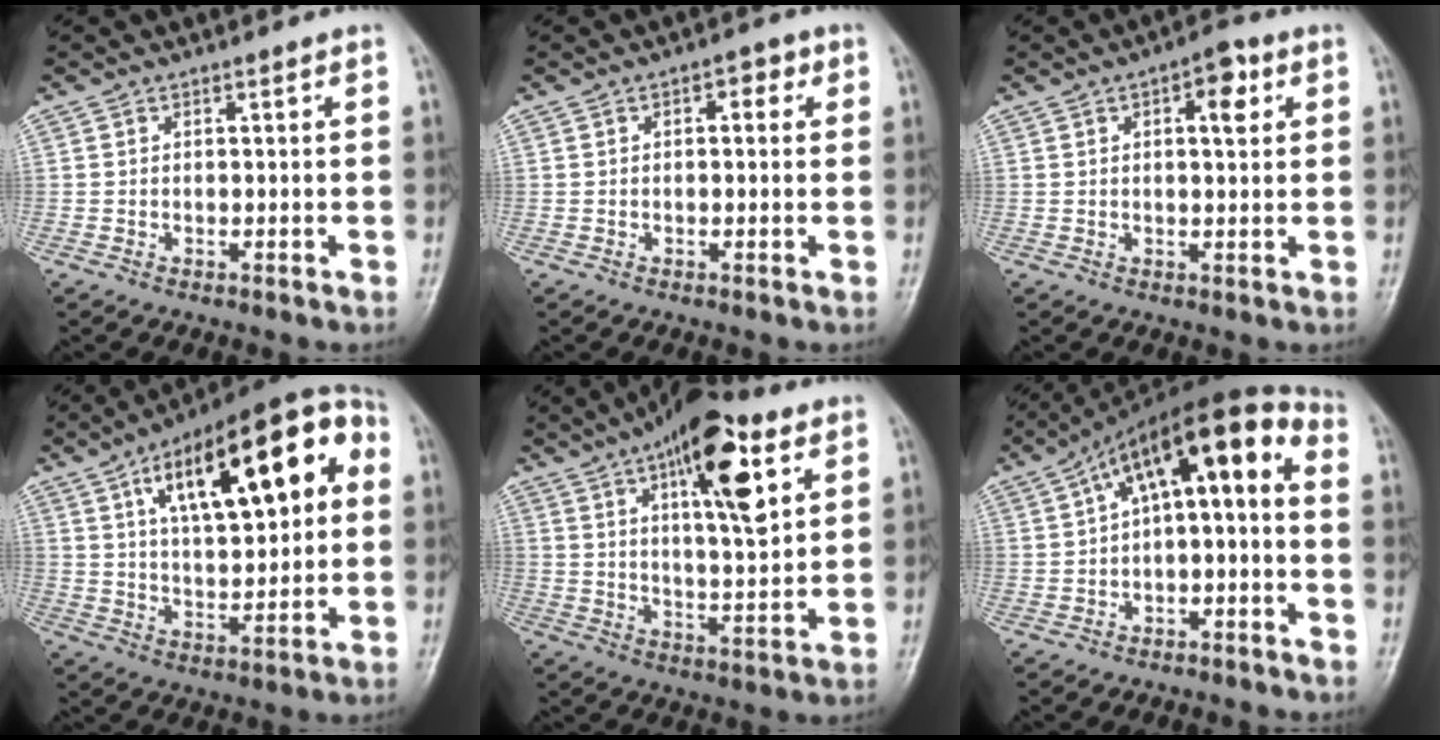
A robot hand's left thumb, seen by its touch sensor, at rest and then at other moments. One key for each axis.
{"total": 2.8, "fx": 0.9, "fy": 1.5, "fz": 2.1, "tx": -0.012, "ty": 0.005, "tz": 0.003}
{"total": 5.6, "fx": 2.0, "fy": 2.4, "fz": 4.7, "tx": -0.052, "ty": 0.003, "tz": 0.022}
{"total": 23.0, "fx": 7.0, "fy": 9.4, "fz": 19.8, "tx": -0.272, "ty": 0.015, "tz": 0.099}
{"total": 16.7, "fx": 7.7, "fy": 5.6, "fz": 13.8, "tx": -0.189, "ty": -0.025, "tz": 0.119}
{"total": 13.0, "fx": 0.3, "fy": 5.6, "fz": 11.8, "tx": -0.172, "ty": 0.069, "tz": -0.003}